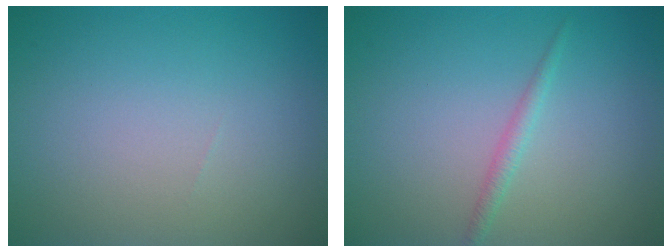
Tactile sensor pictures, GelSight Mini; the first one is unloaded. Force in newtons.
{"total": 1.2, "press": 1.2, "slide": 0.0}